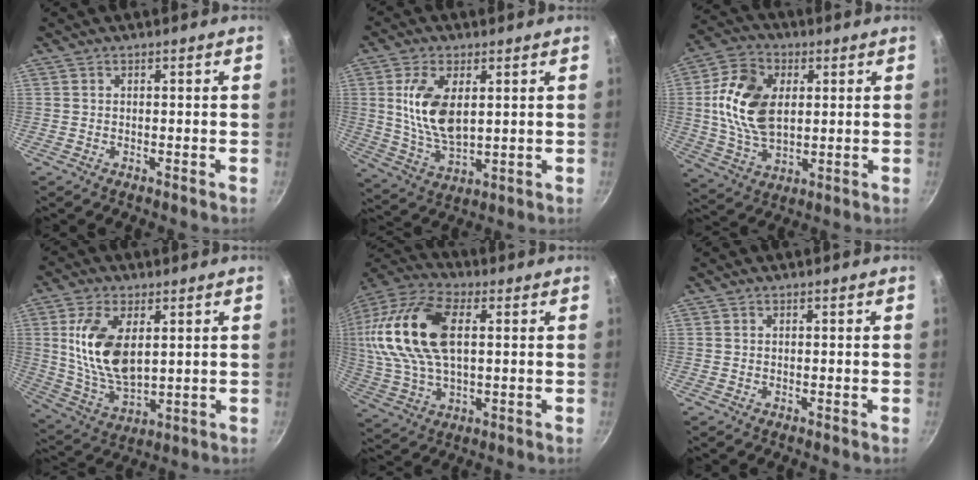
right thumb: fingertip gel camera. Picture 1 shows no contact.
{"total": 12.0, "force": [2.7, 6.3, 9.9], "torque": [-0.187, -0.017, 0.059]}
{"total": 15.5, "force": [2.3, 10.1, 11.6], "torque": [-0.201, -0.004, 0.042]}
{"total": 14.4, "force": [3.3, 7.7, 11.6], "torque": [-0.216, -0.020, 0.074]}
{"total": 21.7, "force": [4.6, 12.1, 17.5], "torque": [-0.367, 0.015, 0.079]}
{"total": 0.0}